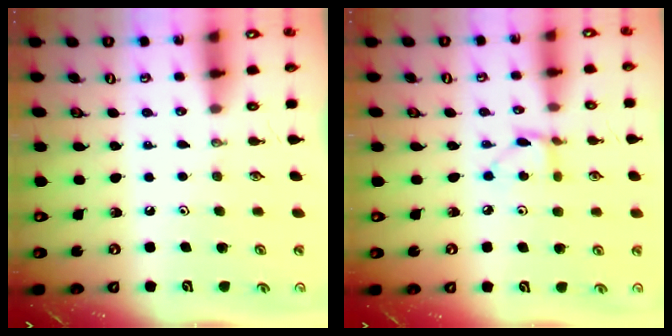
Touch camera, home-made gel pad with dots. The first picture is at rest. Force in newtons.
{"total": 4.0, "press": 3.9, "slide": 0.4}